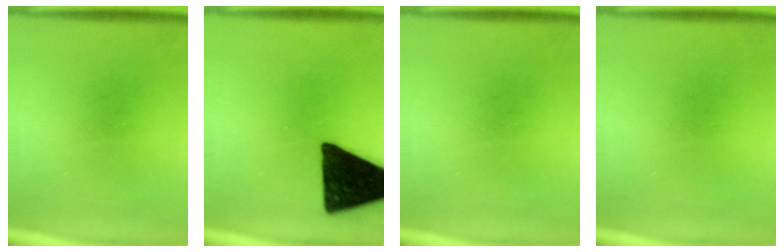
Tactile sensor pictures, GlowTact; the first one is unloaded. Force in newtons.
{"total": 18.0}
{"total": 0.0}
{"total": 0.0}